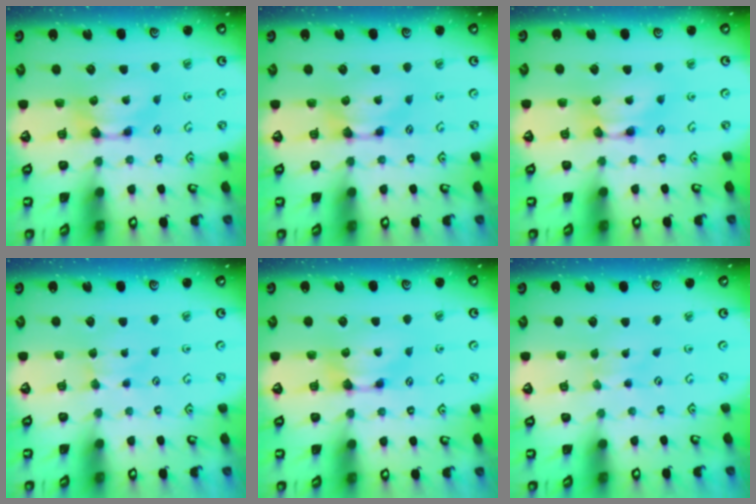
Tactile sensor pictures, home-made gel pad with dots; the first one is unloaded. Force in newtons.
{"total": 0.0}
{"total": 1.8, "press": 1.8, "slide": 0.2}
{"total": 2.7, "press": 2.6, "slide": 0.4}
{"total": 0.0}
{"total": 2.0, "press": 2.0, "slide": 0.1}